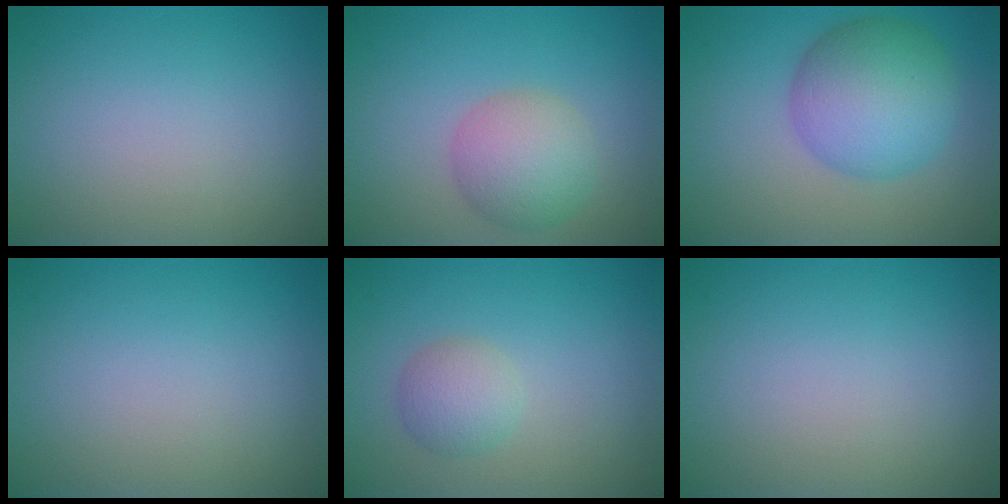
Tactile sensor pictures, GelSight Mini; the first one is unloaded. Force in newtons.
{"total": 4.4, "press": 4.4, "slide": 0.1}
{"total": 7.4, "press": 7.4, "slide": 0.1}
{"total": 0.0}
{"total": 2.5, "press": 2.5, "slide": 0.1}
{"total": 0.0}